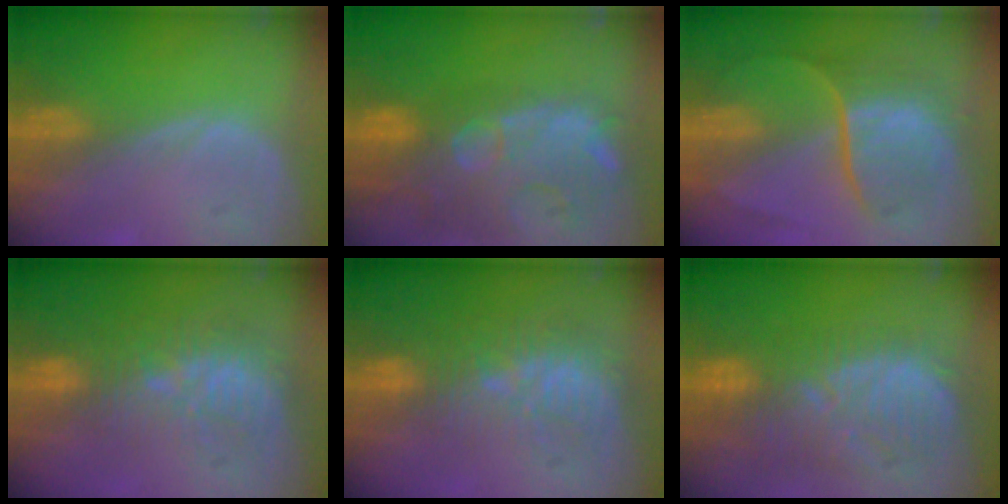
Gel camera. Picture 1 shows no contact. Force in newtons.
{"total": 14.8, "press": 11.8, "slide": 8.9}
{"total": 9.3, "press": 7.7, "slide": 5.2}
{"total": 9.8, "press": 8.9, "slide": 4.0}
{"total": 9.8, "press": 8.9, "slide": 4.0}
{"total": 11.1, "press": 10.7, "slide": 2.9}